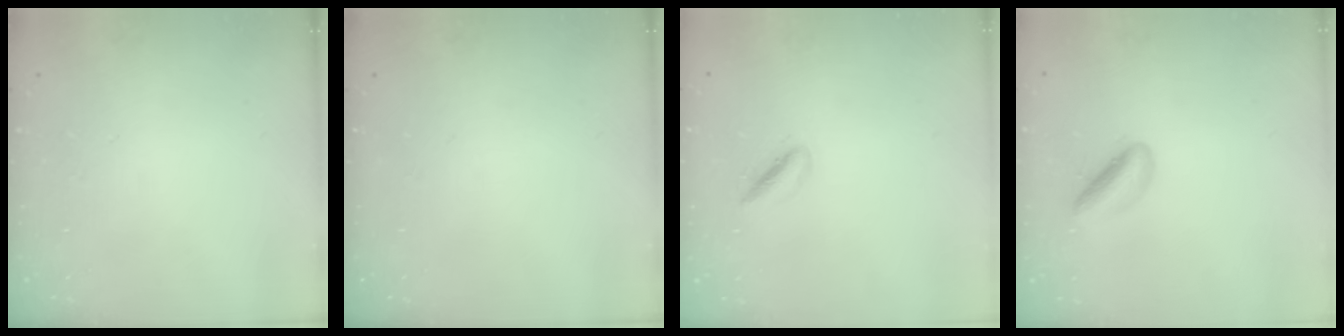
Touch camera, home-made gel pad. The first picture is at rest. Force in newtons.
{"total": 0.0}
{"total": 1.9, "press": 1.8, "slide": 0.4}
{"total": 4.8, "press": 4.8, "slide": 0.5}